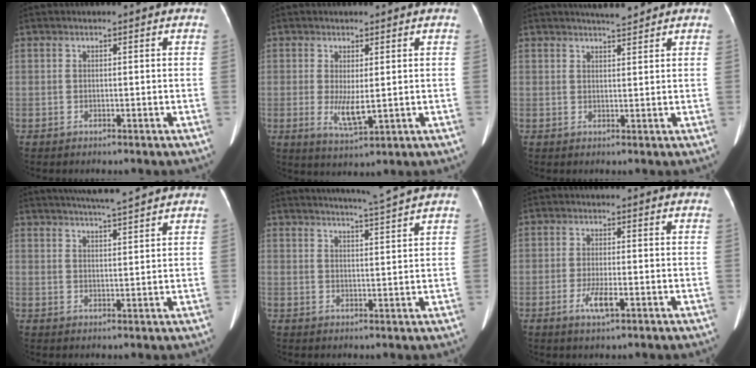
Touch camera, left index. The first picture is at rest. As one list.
[{"total": 4.1, "force": [-0.1, 1.0, 4.0], "torque": [-0.079, -0.015, 0.007]}, {"total": 3.6, "force": [3.3, 0.2, 1.4], "torque": [-0.021, 0.006, 0.050]}, {"total": 9.5, "force": [8.5, -0.1, 4.2], "torque": [-0.070, 0.019, 0.122]}, {"total": 7.4, "force": [6.7, -1.9, 2.3], "torque": [-0.039, -0.004, 0.096]}, {"total": 3.7, "force": [-1.6, 0.7, 3.2], "torque": [-0.069, -0.006, -0.027]}]